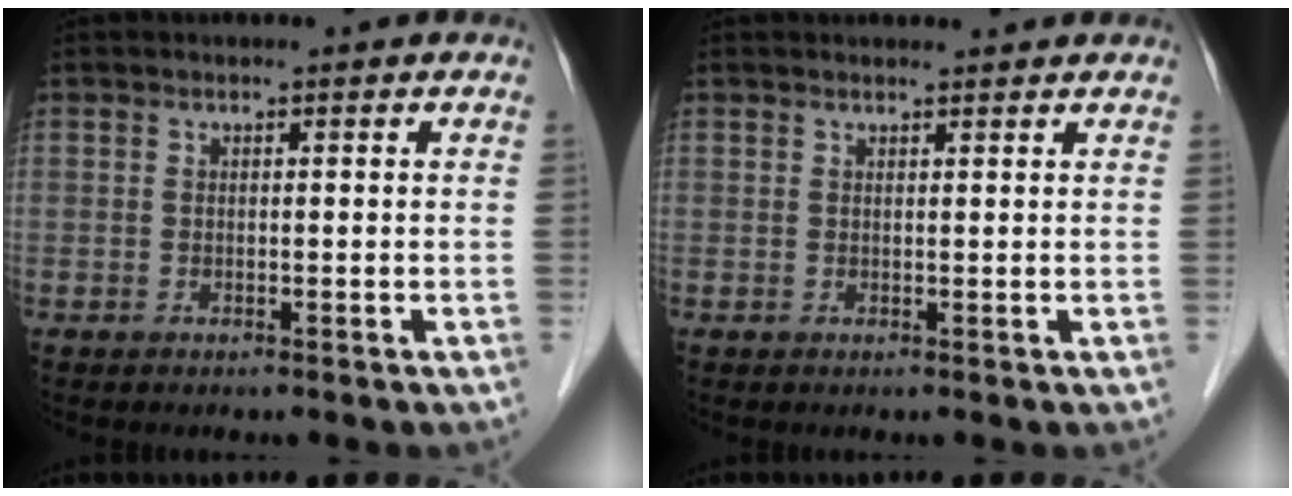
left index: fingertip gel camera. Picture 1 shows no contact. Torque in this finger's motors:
{"motor_torque": [0.16, -0.29, 0.00, -0.01]}